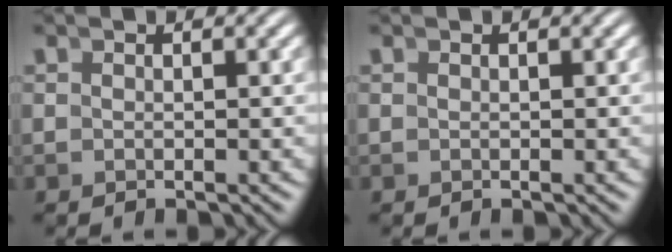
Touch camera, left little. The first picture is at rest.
{"total": 0.0}